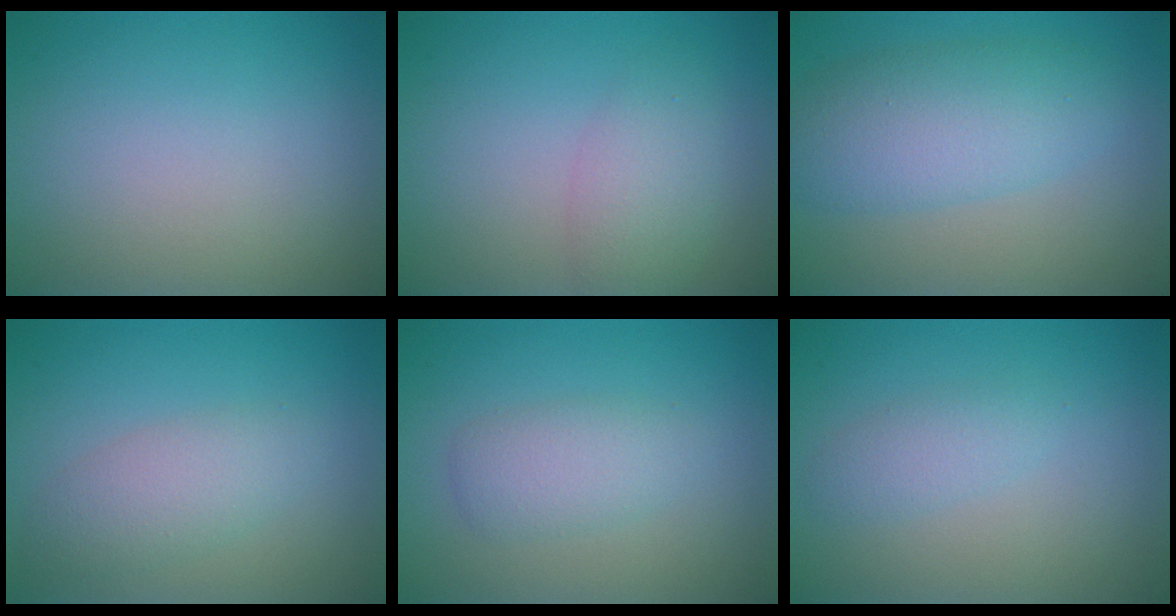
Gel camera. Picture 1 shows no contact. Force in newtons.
{"total": 3.0, "press": 3.0, "slide": 0.0}
{"total": 5.9, "press": 5.9, "slide": 0.1}
{"total": 3.0, "press": 3.0, "slide": 0.1}
{"total": 2.6, "press": 2.6, "slide": 0.1}
{"total": 1.7, "press": 1.7, "slide": 0.0}